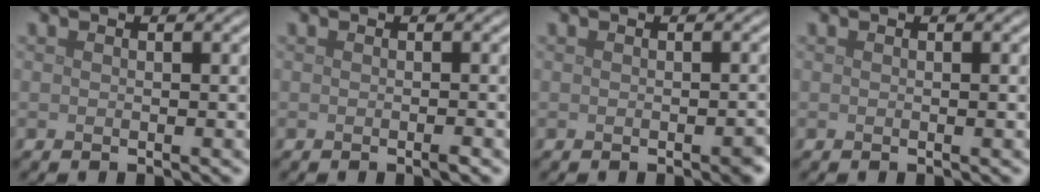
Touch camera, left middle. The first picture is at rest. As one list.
[{"total": 0.7, "force": [-0.3, 0.0, 0.6], "torque": [-0.009, 0.000, -0.006]}, {"total": 1.0, "force": [-0.5, 0.4, 0.8], "torque": [-0.011, -0.003, -0.004]}, {"total": 0.0}]